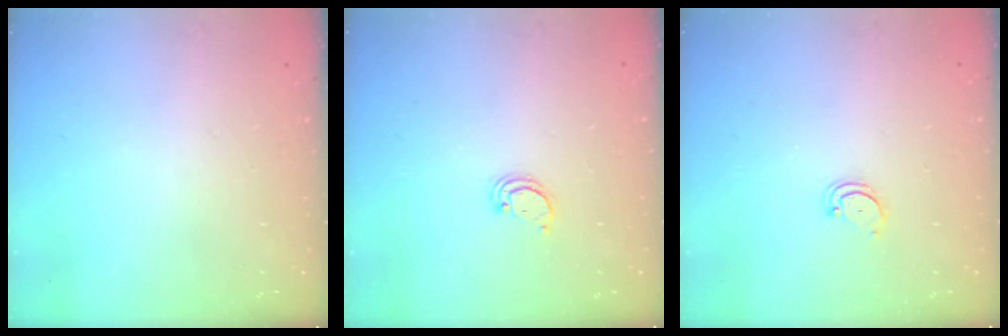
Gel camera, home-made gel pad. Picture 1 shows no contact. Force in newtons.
{"total": 2.2, "press": 2.2, "slide": 0.2}
{"total": 2.7, "press": 2.7, "slide": 0.3}